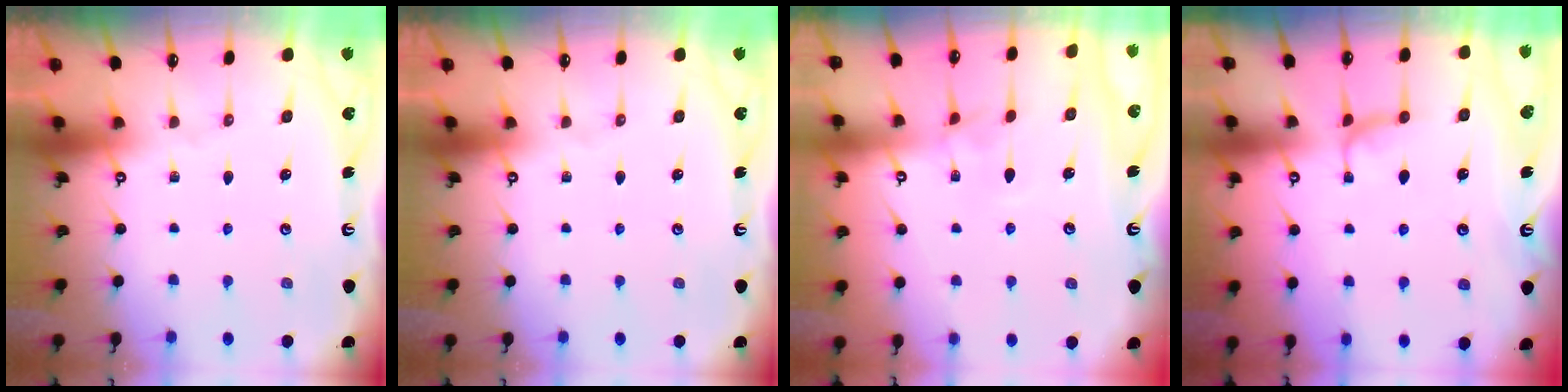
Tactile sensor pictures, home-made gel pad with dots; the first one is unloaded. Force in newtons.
{"total": 0.0}
{"total": 1.4, "press": 1.3, "slide": 0.5}
{"total": 0.9, "press": 0.2, "slide": 0.8}